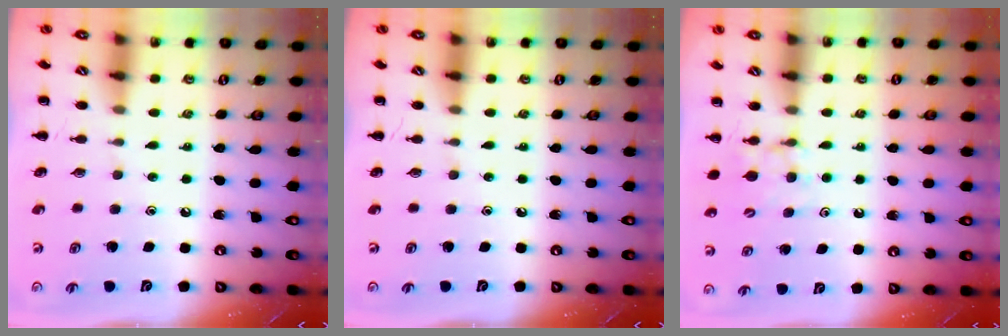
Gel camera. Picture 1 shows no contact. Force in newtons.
{"total": 0.0}
{"total": 6.1, "press": 5.9, "slide": 1.6}